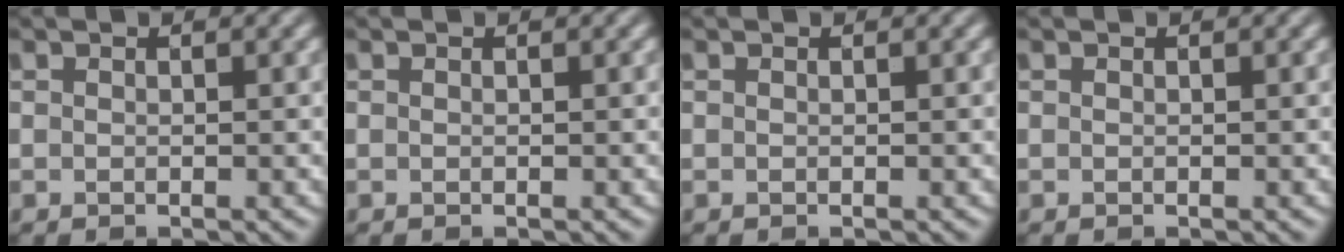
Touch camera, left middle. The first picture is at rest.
{"total": 0.0}
{"total": 0.0}
{"total": 0.0}